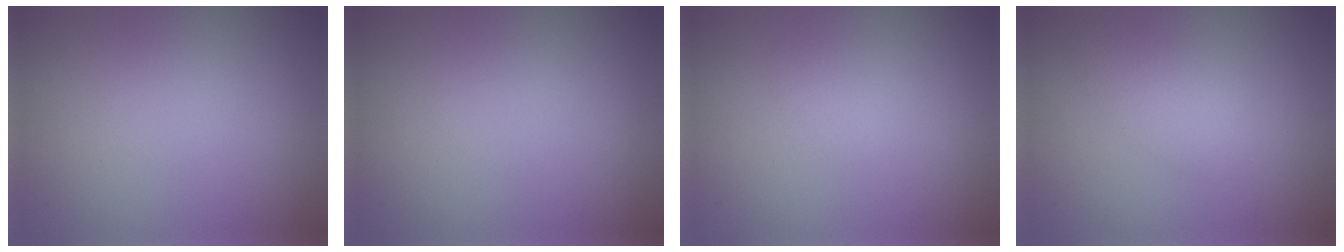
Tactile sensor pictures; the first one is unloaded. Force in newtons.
{"total": 0.0}
{"total": 0.5, "press": 0.5, "slide": 0.0}
{"total": 2.2, "press": 2.2, "slide": 0.2}